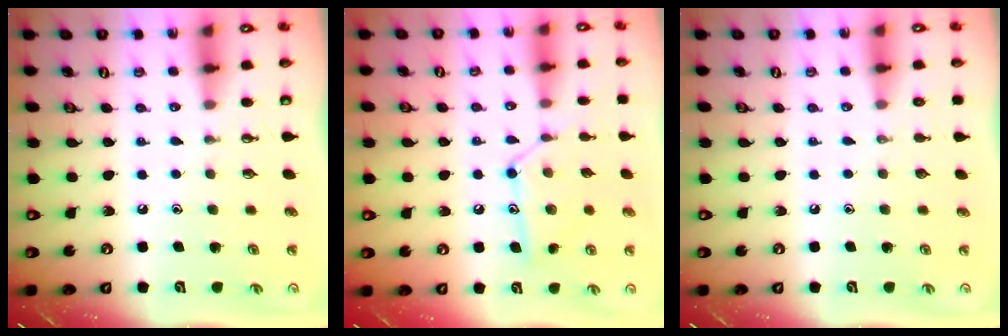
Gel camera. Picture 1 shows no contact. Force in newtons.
{"total": 12.2, "press": 12.2, "slide": 0.8}
{"total": 0.0}